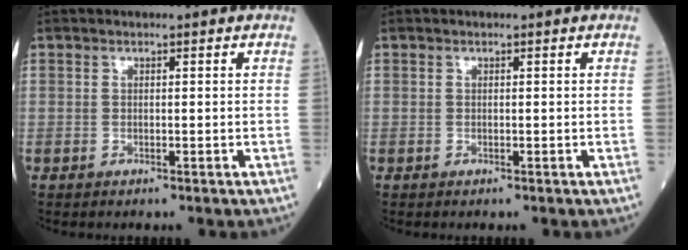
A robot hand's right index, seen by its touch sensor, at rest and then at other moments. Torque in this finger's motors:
{"motor_torque": [0.00, 0.00, 0.00, 0.00]}